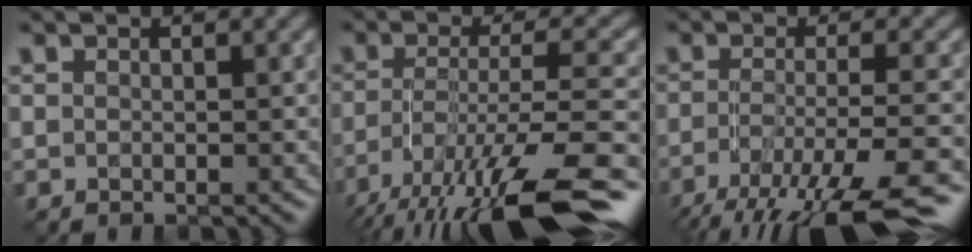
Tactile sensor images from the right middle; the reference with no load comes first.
{"total": 13.8, "force": [-9.2, 3.8, 9.6], "torque": [-0.188, -0.001, -0.144]}
{"total": 11.0, "force": [-7.4, 2.4, 7.7], "torque": [-0.139, -0.009, -0.120]}